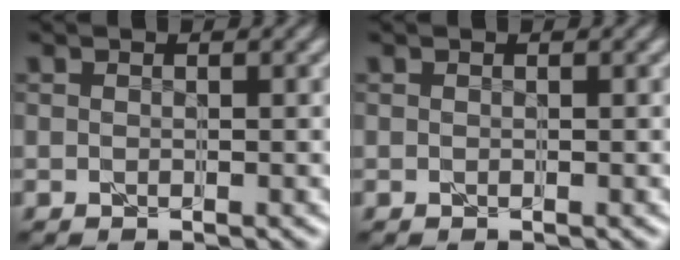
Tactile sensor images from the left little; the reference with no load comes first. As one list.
[{"total": 0.0}]